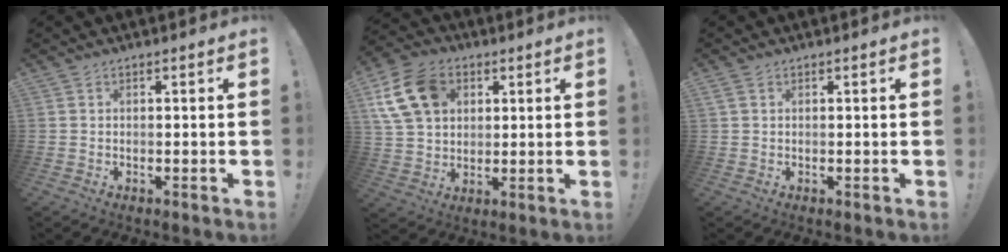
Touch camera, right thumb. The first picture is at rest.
{"total": 15.2, "force": [5.7, 11.3, 8.4], "torque": [-0.154, -0.014, 0.117]}
{"total": 1.3, "force": [0.6, 0.8, 0.8], "torque": [-0.022, 0.005, 0.012]}